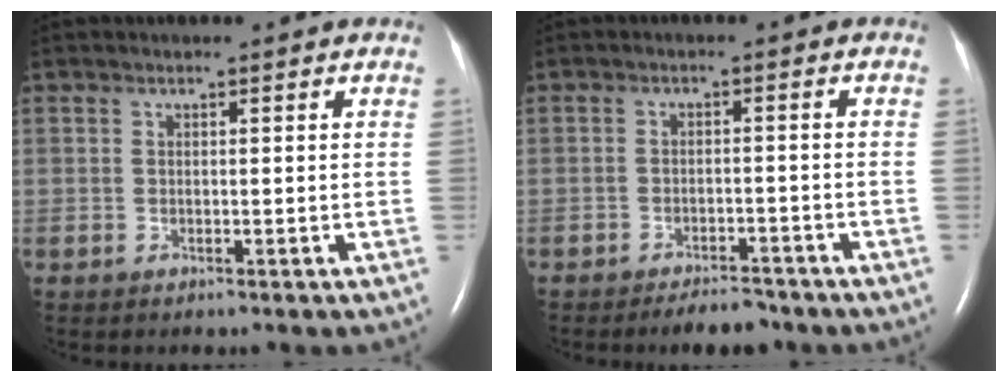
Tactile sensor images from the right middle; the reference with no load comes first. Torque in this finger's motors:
{"motor_torque": [0.08, -0.10, 0.01, 0.01]}